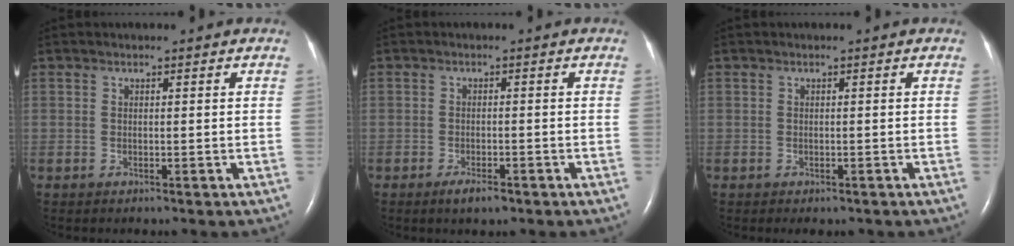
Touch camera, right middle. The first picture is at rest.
{"total": 2.6, "force": [-1.8, 0.8, 1.8], "torque": [-0.038, -0.003, -0.028]}
{"total": 1.1, "force": [-0.8, 0.5, 0.5], "torque": [-0.008, -0.002, -0.007]}